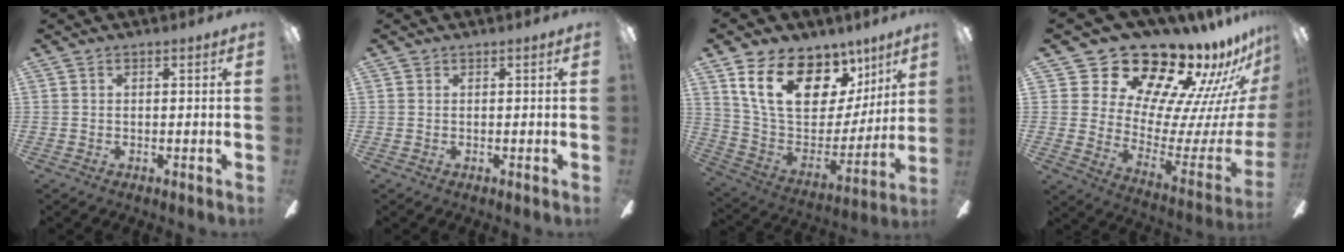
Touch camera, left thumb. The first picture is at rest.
{"total": 0.0}
{"total": 20.4, "force": [11.8, 12.3, 11.3], "torque": [-0.199, -0.060, 0.216]}
{"total": 22.3, "force": [18.9, 8.9, 7.7], "torque": [-0.123, -0.156, 0.343]}